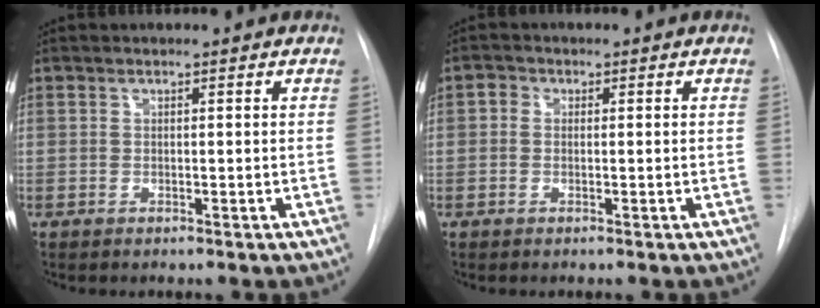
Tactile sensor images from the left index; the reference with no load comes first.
{"total": 1.3, "force": [0.1, 1.2, 0.6], "torque": [-0.009, 0.008, -0.003]}